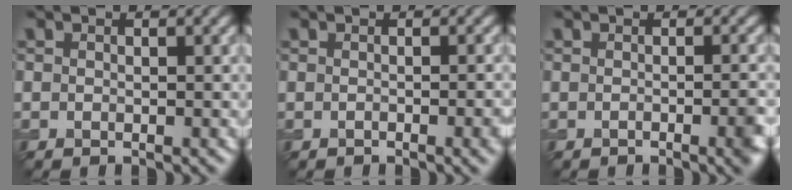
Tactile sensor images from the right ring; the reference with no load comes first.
{"total": 2.3, "force": [-0.9, 0.7, 2.0], "torque": [-0.024, -0.001, -0.014]}
{"total": 2.5, "force": [-0.9, 0.7, 2.2], "torque": [-0.023, 0.000, -0.017]}